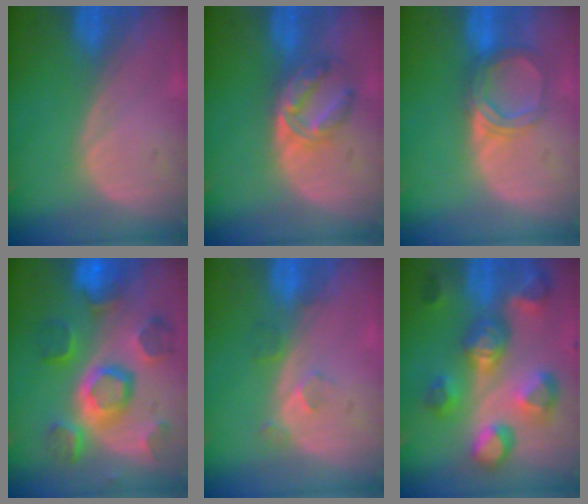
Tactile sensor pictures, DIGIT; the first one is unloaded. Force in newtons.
{"total": 5.7, "press": 5.4, "slide": 1.6}
{"total": 5.1, "press": 4.8, "slide": 1.8}
{"total": 11.3, "press": 10.0, "slide": 5.3}
{"total": 3.2, "press": 2.6, "slide": 1.8}
{"total": 11.0, "press": 9.9, "slide": 4.7}